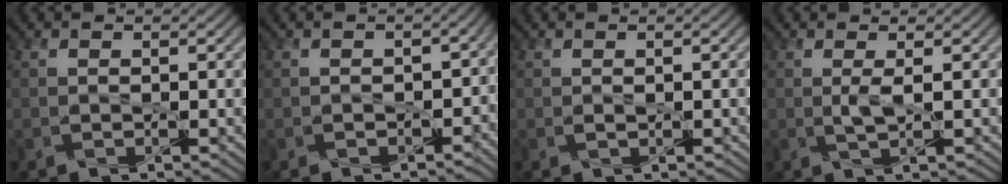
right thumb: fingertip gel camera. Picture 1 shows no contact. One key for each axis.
{"total": 2.7, "fx": -1.2, "fy": 2.1, "fz": 1.2, "tx": -0.008, "ty": -0.013, "tz": -0.012}
{"total": 0.6, "fx": 0.0, "fy": 0.3, "fz": 0.5, "tx": -0.009, "ty": -0.002, "tz": 0.001}
{"total": 1.8, "fx": 0.4, "fy": 0.2, "fz": 1.7, "tx": -0.039, "ty": 0.004, "tz": 0.005}